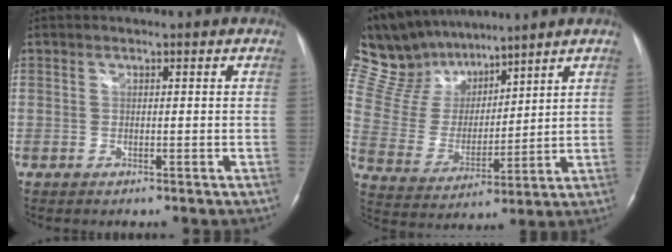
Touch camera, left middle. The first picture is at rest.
{"total": 14.8, "force": [12.6, 5.6, 5.3], "torque": [-0.120, 0.031, 0.245]}